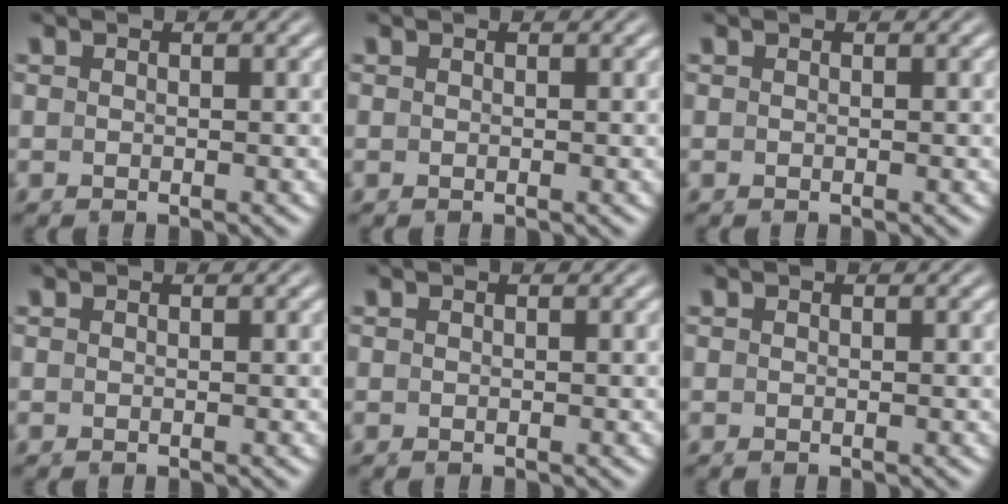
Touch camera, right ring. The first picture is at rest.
{"total": 0.0}
{"total": 0.0}
{"total": 0.0}
{"total": 0.0}
{"total": 0.0}